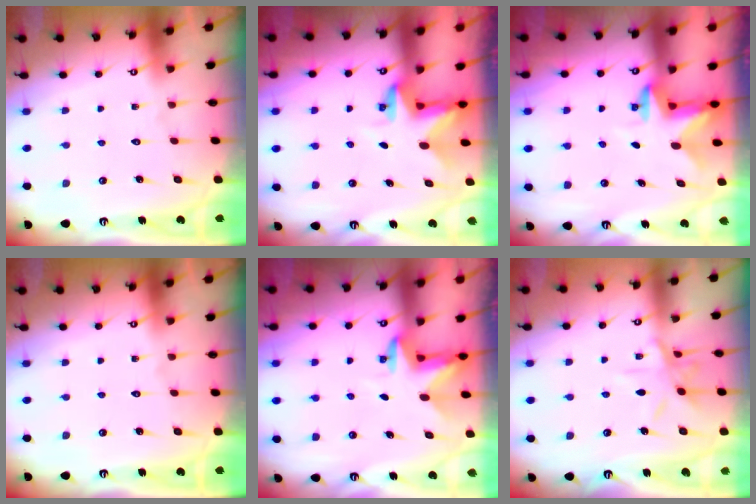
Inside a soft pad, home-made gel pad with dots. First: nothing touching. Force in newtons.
{"total": 2.9, "press": 2.9, "slide": 0.2}
{"total": 2.6, "press": 2.6, "slide": 0.6}
{"total": 0.0}
{"total": 3.1, "press": 3.0, "slide": 0.7}
{"total": 8.5, "press": 8.5, "slide": 0.6}